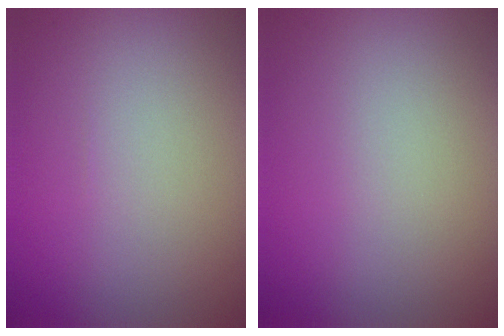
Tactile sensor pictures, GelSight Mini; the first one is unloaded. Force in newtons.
{"total": 0.0}